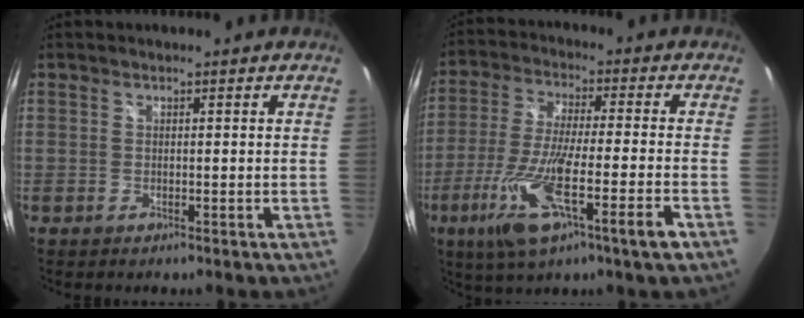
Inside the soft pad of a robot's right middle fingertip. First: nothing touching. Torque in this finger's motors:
{"motor_torque": [2.14, 0.00, 0.70, 0.21]}